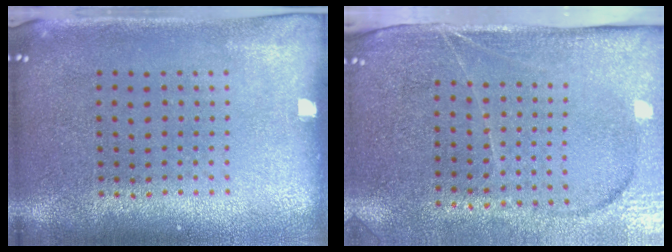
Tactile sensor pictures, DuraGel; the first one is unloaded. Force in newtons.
{"total": 4.0, "press": 3.4, "slide": 2.2}